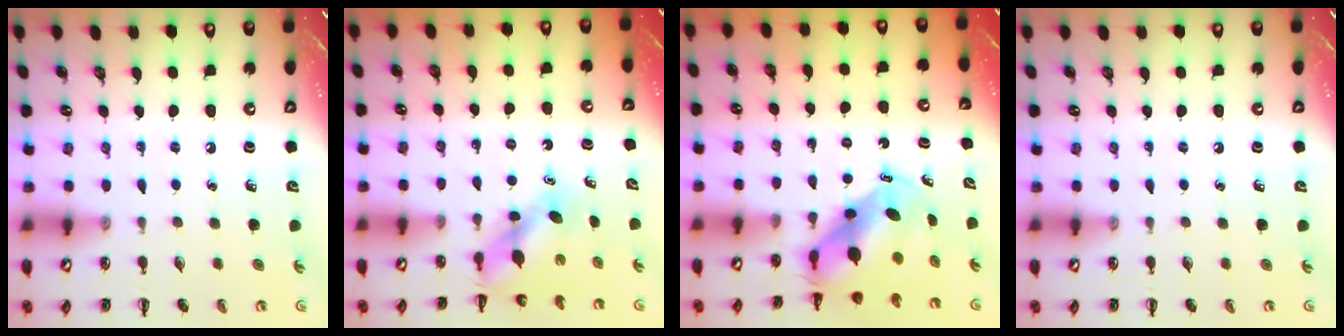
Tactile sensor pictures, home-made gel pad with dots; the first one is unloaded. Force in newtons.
{"total": 5.1, "press": 5.1, "slide": 0.6}
{"total": 7.0, "press": 6.7, "slide": 2.3}
{"total": 0.0}